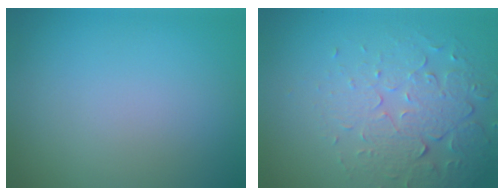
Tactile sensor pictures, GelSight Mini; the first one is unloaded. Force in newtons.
{"total": 5.4, "press": 3.7, "slide": 3.9}